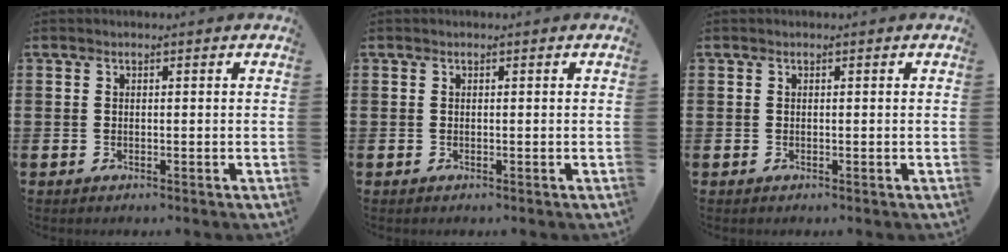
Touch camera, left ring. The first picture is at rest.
{"total": 0.0}
{"total": 0.0}